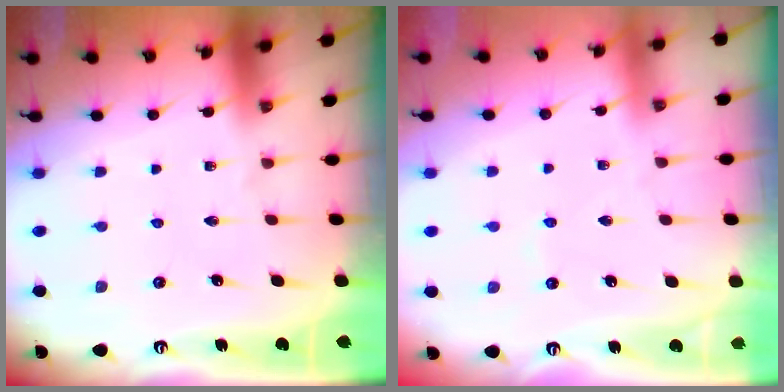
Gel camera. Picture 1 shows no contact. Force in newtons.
{"total": 2.7, "press": 2.6, "slide": 0.5}